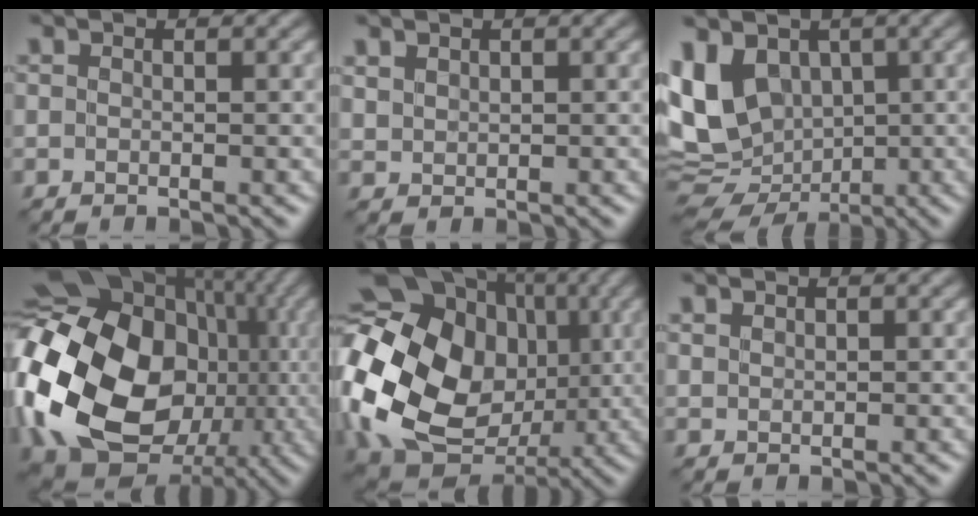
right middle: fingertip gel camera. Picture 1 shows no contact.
{"total": 1.0, "force": [0.8, 0.6, 0.1], "torque": [-0.007, 0.000, 0.022]}
{"total": 10.0, "force": [0.3, 7.8, 6.2], "torque": [-0.125, -0.008, 0.014]}
{"total": 20.7, "force": [-1.8, 16.4, 12.4], "torque": [-0.274, -0.011, -0.020]}
{"total": 19.3, "force": [1.1, 15.8, 11.0], "torque": [-0.224, -0.001, 0.016]}
{"total": 0.7, "force": [0.6, 0.3, 0.0], "torque": [-0.003, 0.001, 0.017]}